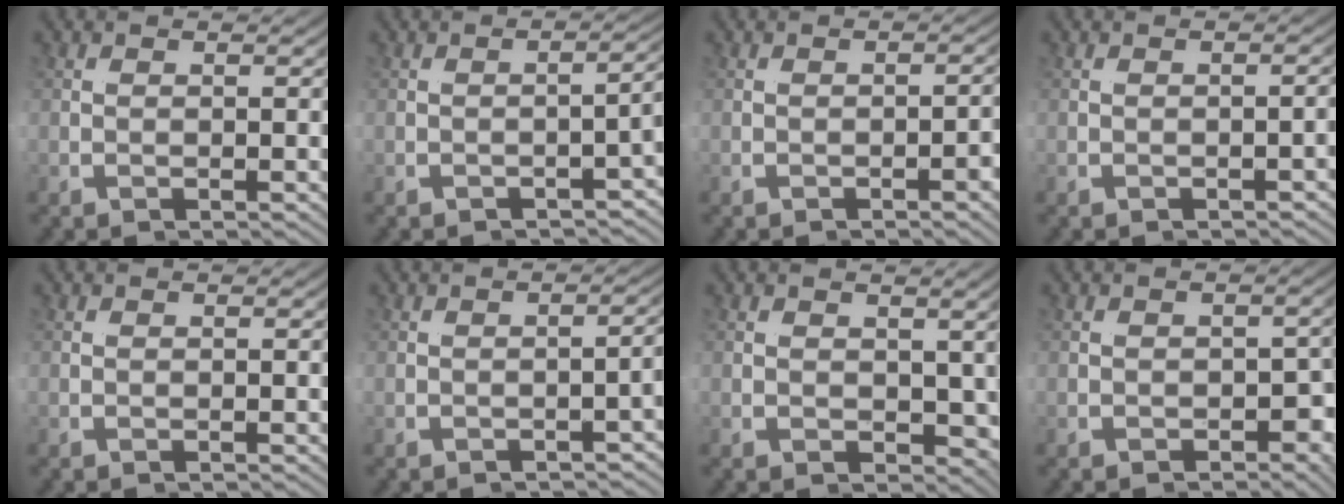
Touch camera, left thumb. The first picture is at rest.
{"total": 2.3, "force": [-1.1, -1.0, 1.7], "torque": [-0.027, 0.012, -0.015]}
{"total": 1.3, "force": [-0.7, -0.2, 1.1], "torque": [-0.027, -0.001, -0.009]}
{"total": 1.0, "force": [-0.2, -0.9, 0.0], "torque": [-0.004, 0.008, -0.006]}
{"total": 0.0}
{"total": 1.8, "force": [-0.6, -1.6, 0.5], "torque": [-0.012, 0.013, -0.012]}
{"total": 5.3, "force": [0.1, 3.4, 4.0], "torque": [-0.044, -0.007, 0.011]}
{"total": 3.3, "force": [-0.8, 1.7, 2.8], "torque": [-0.032, -0.011, -0.005]}